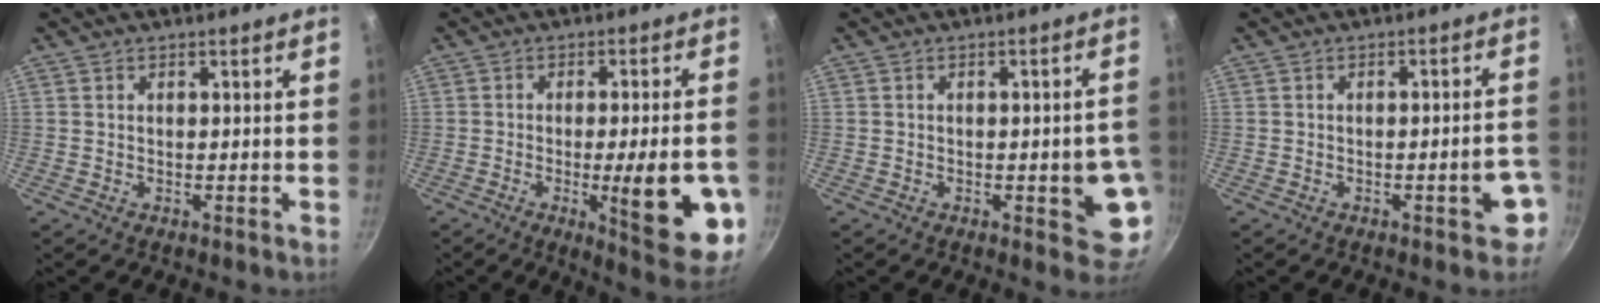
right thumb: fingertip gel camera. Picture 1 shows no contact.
{"total": 16.2, "force": [-4.1, 3.7, 15.2], "torque": [-0.179, 0.001, -0.050]}
{"total": 8.7, "force": [-1.7, 3.4, 7.9], "torque": [-0.064, 0.008, -0.018]}
{"total": 6.2, "force": [-2.7, 2.0, 5.2], "torque": [-0.041, 0.033, -0.028]}